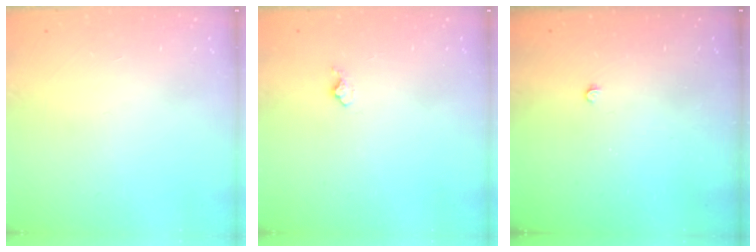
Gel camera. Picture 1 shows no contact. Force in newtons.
{"total": 4.3, "press": 4.2, "slide": 0.7}
{"total": 2.3, "press": 2.3, "slide": 0.4}